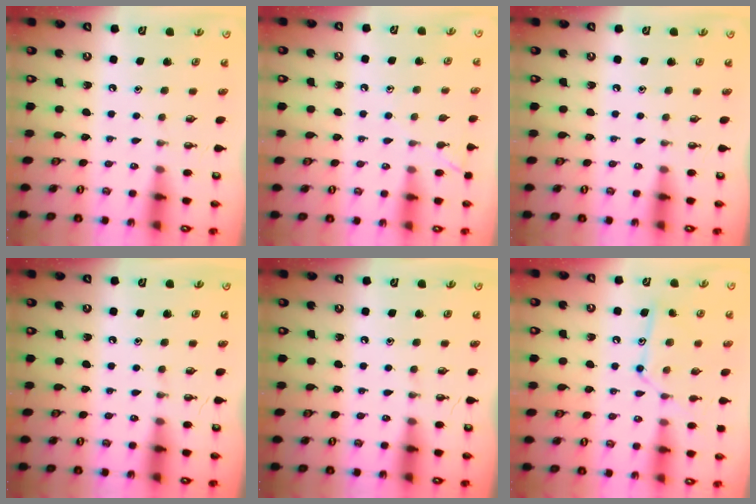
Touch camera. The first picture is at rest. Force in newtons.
{"total": 6.0, "press": 6.0, "slide": 0.6}
{"total": 0.0}
{"total": 0.0}
{"total": 0.0}
{"total": 12.6, "press": 12.6, "slide": 0.7}